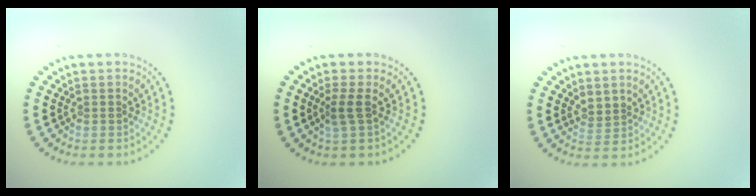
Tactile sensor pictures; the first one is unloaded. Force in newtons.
{"total": 1.6, "press": 1.3, "slide": 1.0}
{"total": 1.4, "press": 1.1, "slide": 0.8}